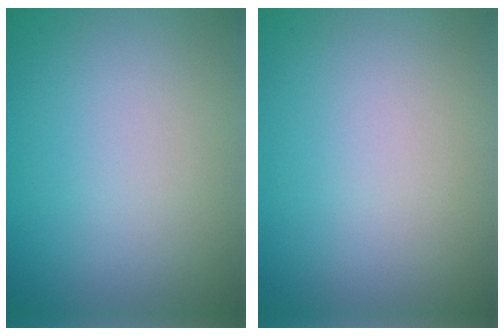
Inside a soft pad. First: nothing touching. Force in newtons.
{"total": 0.0}